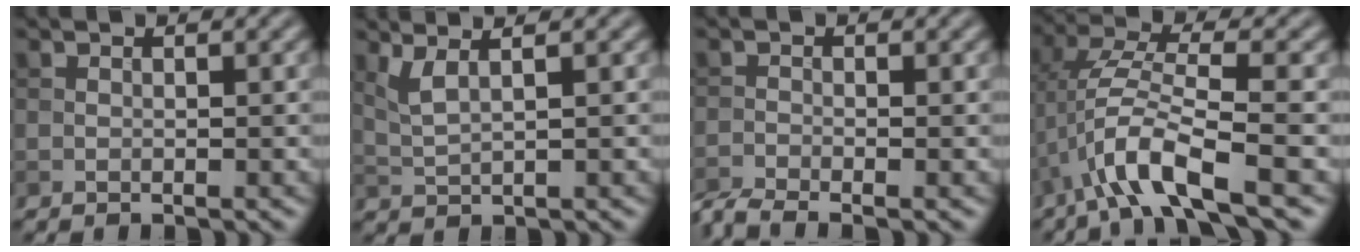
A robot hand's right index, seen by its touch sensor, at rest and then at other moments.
{"total": 2.6, "force": [1.3, 0.7, 2.2], "torque": [-0.046, 0.000, 0.032]}
{"total": 3.1, "force": [-2.7, 0.5, 1.5], "torque": [-0.033, -0.012, -0.063]}
{"total": 6.6, "force": [-2.9, 1.4, 5.8], "torque": [-0.117, 0.008, -0.061]}